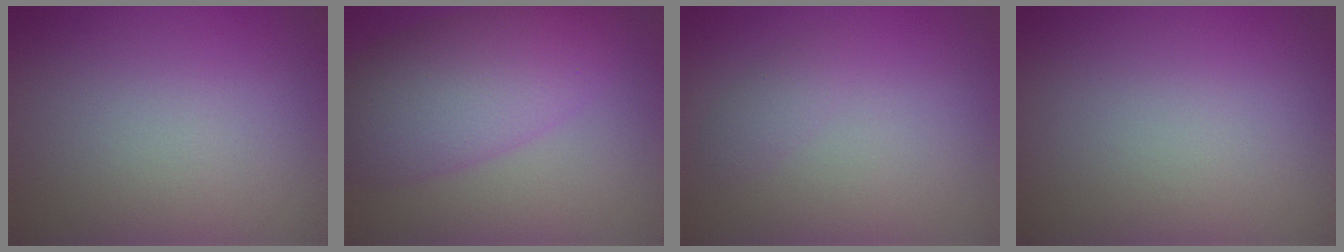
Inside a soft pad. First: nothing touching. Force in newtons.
{"total": 7.1, "press": 7.1, "slide": 0.1}
{"total": 0.9, "press": 0.9, "slide": 0.0}
{"total": 0.0}